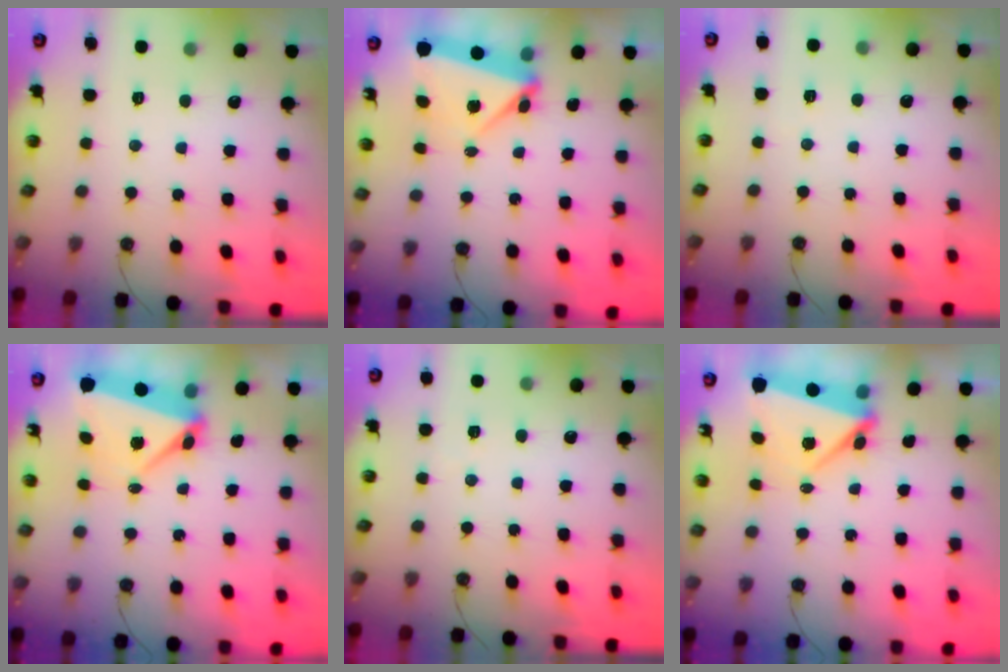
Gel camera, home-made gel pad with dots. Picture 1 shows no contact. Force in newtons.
{"total": 6.9, "press": 4.9, "slide": 4.9}
{"total": 1.9, "press": 1.7, "slide": 1.0}
{"total": 7.3, "press": 7.3, "slide": 0.7}
{"total": 2.0, "press": 1.9, "slide": 0.8}
{"total": 5.2, "press": 5.2, "slide": 0.1}